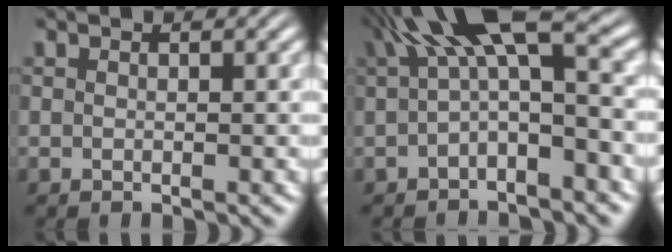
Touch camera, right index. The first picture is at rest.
{"total": 5.8, "force": [1.8, 2.4, 5.0], "torque": [-0.092, 0.014, 0.028]}